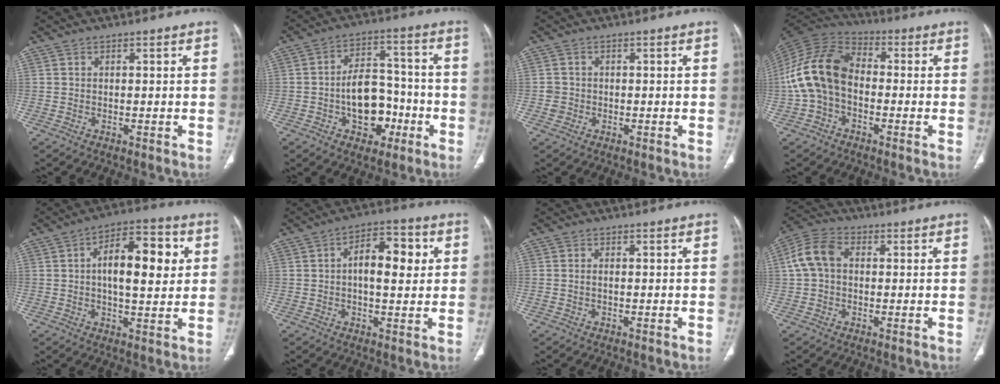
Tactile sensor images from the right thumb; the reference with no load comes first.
{"total": 11.7, "force": [-3.7, 7.9, 7.8], "torque": [-0.084, 0.044, -0.055]}
{"total": 1.9, "force": [-0.4, 1.8, 0.4], "torque": [-0.001, 0.006, -0.008]}
{"total": 13.8, "force": [-1.6, 9.5, 9.9], "torque": [-0.193, 0.039, -0.041]}
{"total": 13.5, "force": [2.3, 6.0, 11.9], "torque": [-0.158, 0.013, 0.029]}
{"total": 9.8, "force": [1.4, 4.8, 8.4], "torque": [-0.107, 0.016, 0.014]}
{"total": 1.0, "force": [-0.2, 0.5, 0.9], "torque": [-0.024, 0.003, -0.002]}
{"total": 7.8, "force": [0.8, 5.6, 5.4], "torque": [-0.112, 0.027, 0.008]}